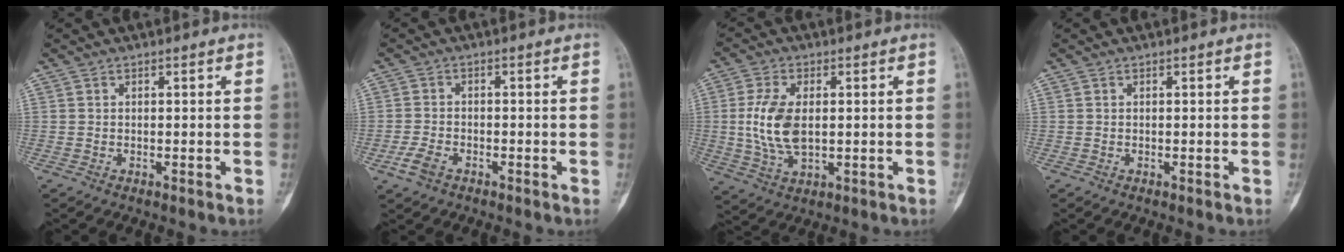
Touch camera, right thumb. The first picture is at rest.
{"total": 3.6, "force": [-1.9, 2.1, 2.1], "torque": [-0.048, 0.007, -0.036]}
{"total": 9.9, "force": [0.5, 5.4, 8.2], "torque": [-0.174, -0.006, 0.017]}
{"total": 0.0}